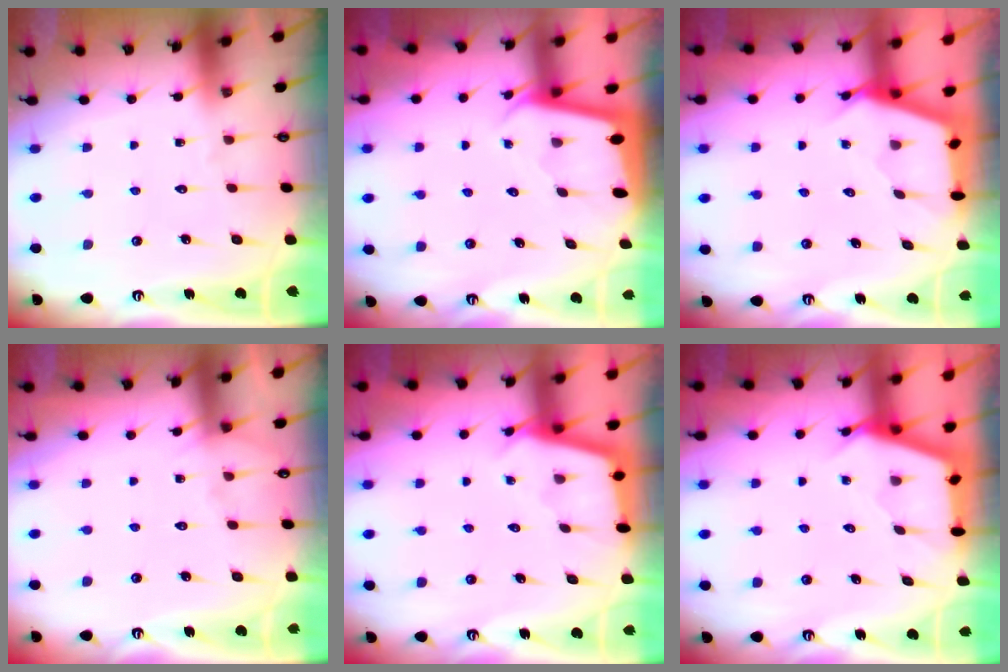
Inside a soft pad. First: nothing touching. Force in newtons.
{"total": 1.8, "press": 1.7, "slide": 0.1}
{"total": 2.6, "press": 2.5, "slide": 0.3}
{"total": 5.5, "press": 5.5, "slide": 0.6}
{"total": 2.9, "press": 2.9, "slide": 0.3}
{"total": 2.6, "press": 2.6, "slide": 0.3}